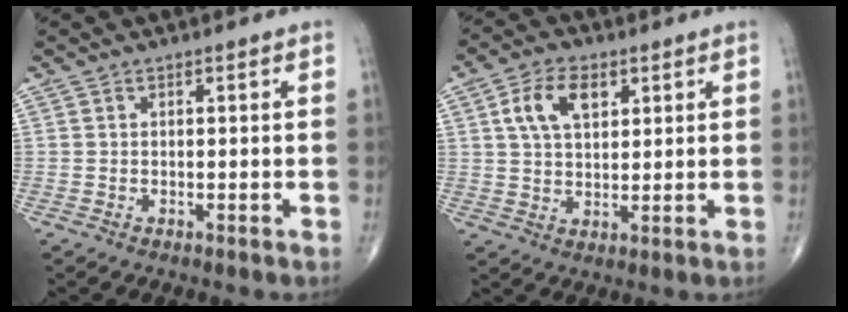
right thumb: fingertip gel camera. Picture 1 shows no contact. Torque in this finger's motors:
{"motor_torque": [0.13, 0.16, 0.60, 0.43, 0.26]}